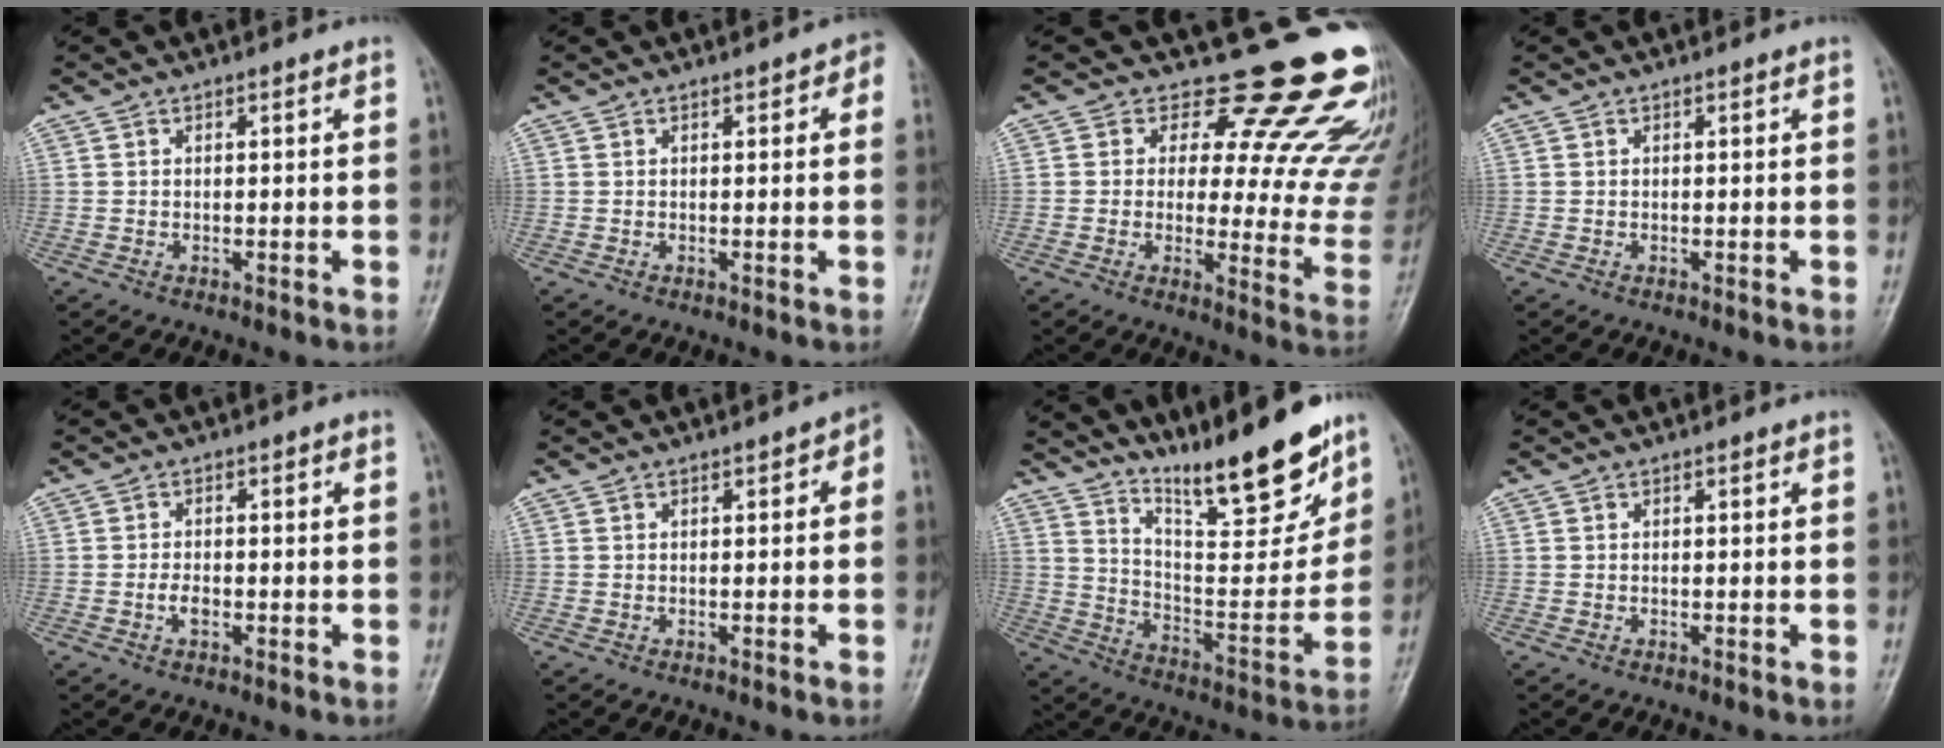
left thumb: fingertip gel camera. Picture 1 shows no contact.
{"total": 2.2, "force": [0.9, 1.3, 1.6], "torque": [0.006, 0.002, 0.006]}
{"total": 21.5, "force": [16.0, 8.6, 11.3], "torque": [-0.091, -0.111, 0.175]}
{"total": 0.0}
{"total": 2.1, "force": [-0.9, 1.2, 1.5], "torque": [-0.021, 0.004, -0.018]}
{"total": 1.9, "force": [0.2, 1.2, 1.4], "torque": [0.003, 0.006, -0.004]}
{"total": 19.3, "force": [15.0, 4.0, 11.4], "torque": [-0.129, -0.102, 0.252]}
{"total": 0.0}